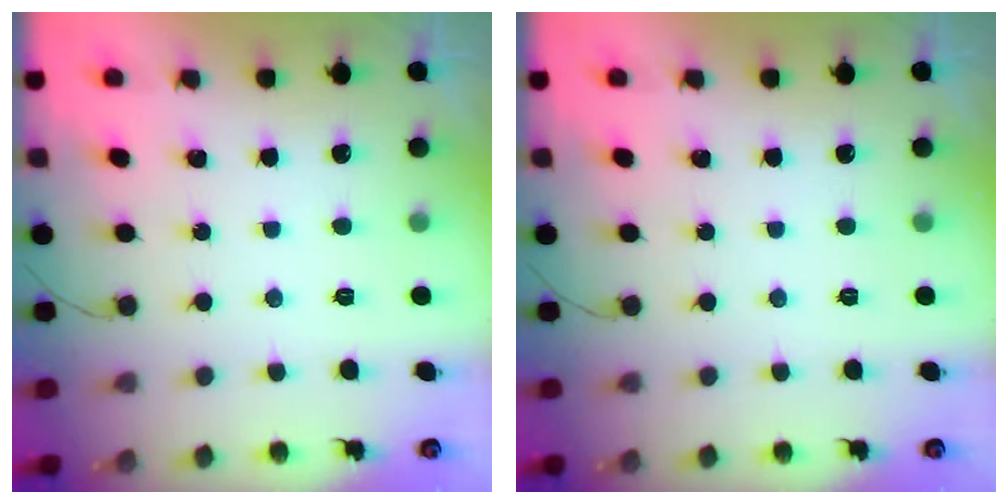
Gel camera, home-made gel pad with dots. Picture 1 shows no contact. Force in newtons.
{"total": 0.0}